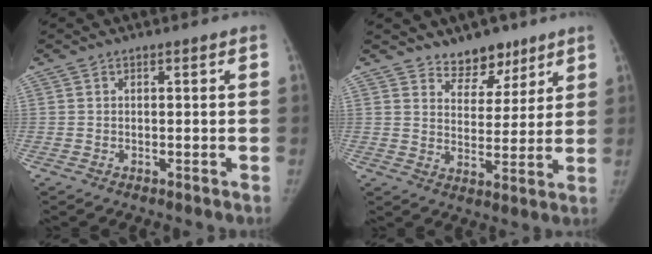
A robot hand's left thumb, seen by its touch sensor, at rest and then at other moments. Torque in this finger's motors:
{"motor_torque": [-0.42, -0.06, -0.19, 0.35, -0.02]}